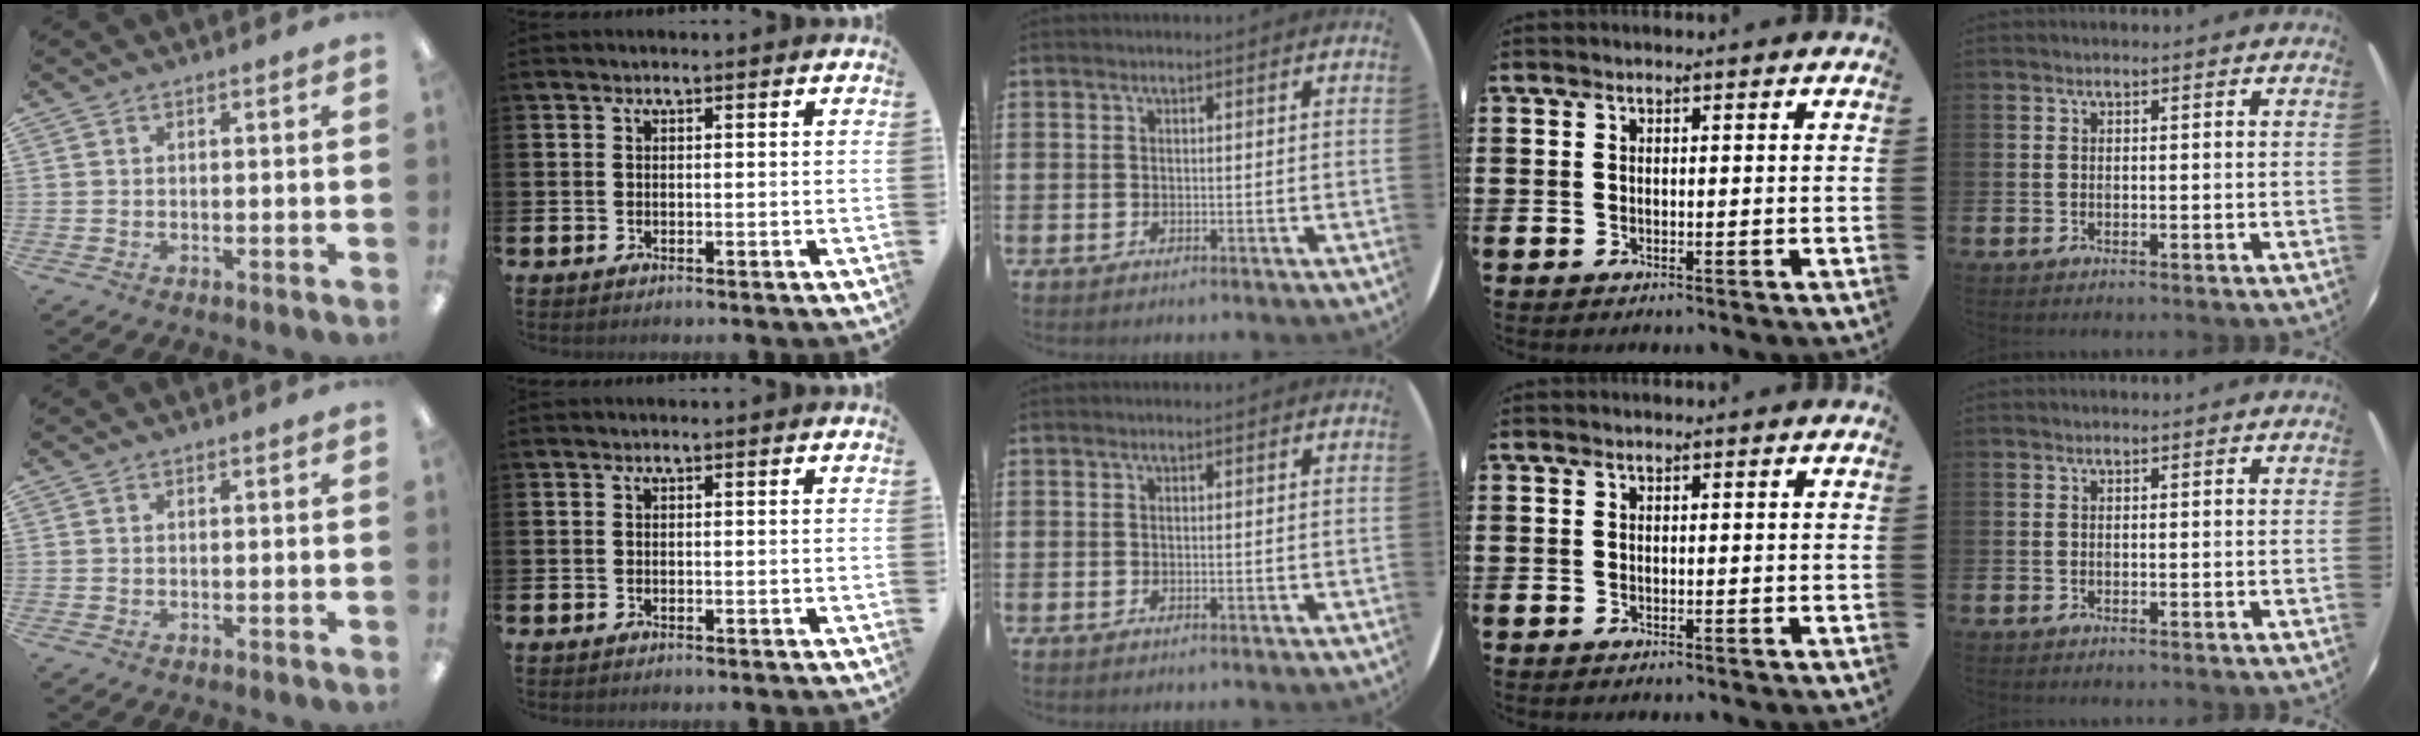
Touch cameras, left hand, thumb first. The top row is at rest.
{}